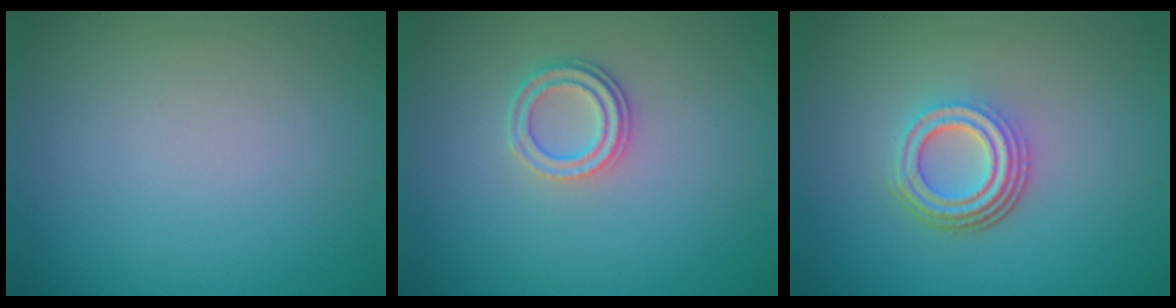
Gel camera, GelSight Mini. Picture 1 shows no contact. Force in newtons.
{"total": 2.3, "press": 2.1, "slide": 1.0}
{"total": 4.5, "press": 3.3, "slide": 3.1}